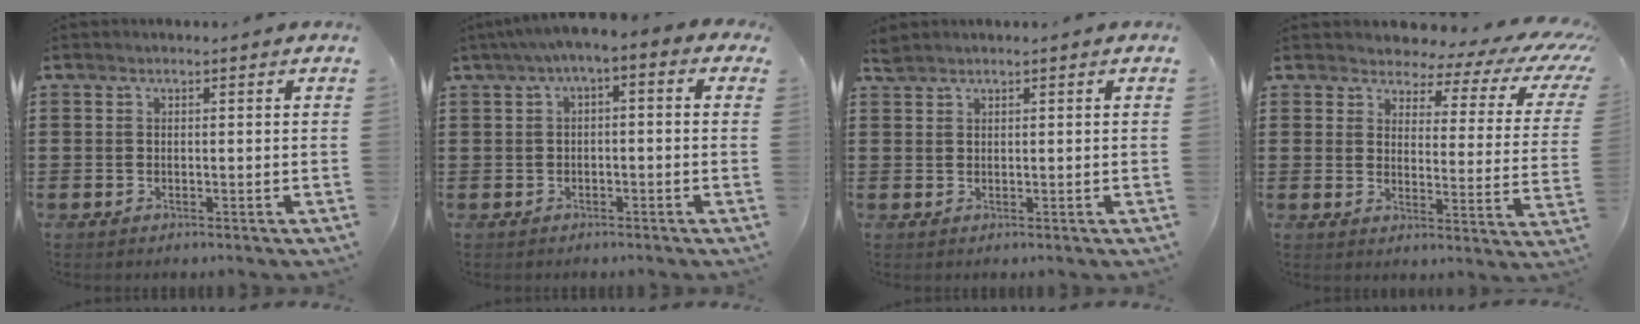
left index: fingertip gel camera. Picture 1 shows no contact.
{"total": 2.7, "force": [-1.8, 0.8, 1.9], "torque": [-0.036, 0.005, -0.042]}
{"total": 1.2, "force": [1.1, 0.2, 0.3], "torque": [-0.008, 0.000, 0.022]}
{"total": 3.8, "force": [2.9, 1.7, 1.9], "torque": [-0.048, -0.018, 0.041]}